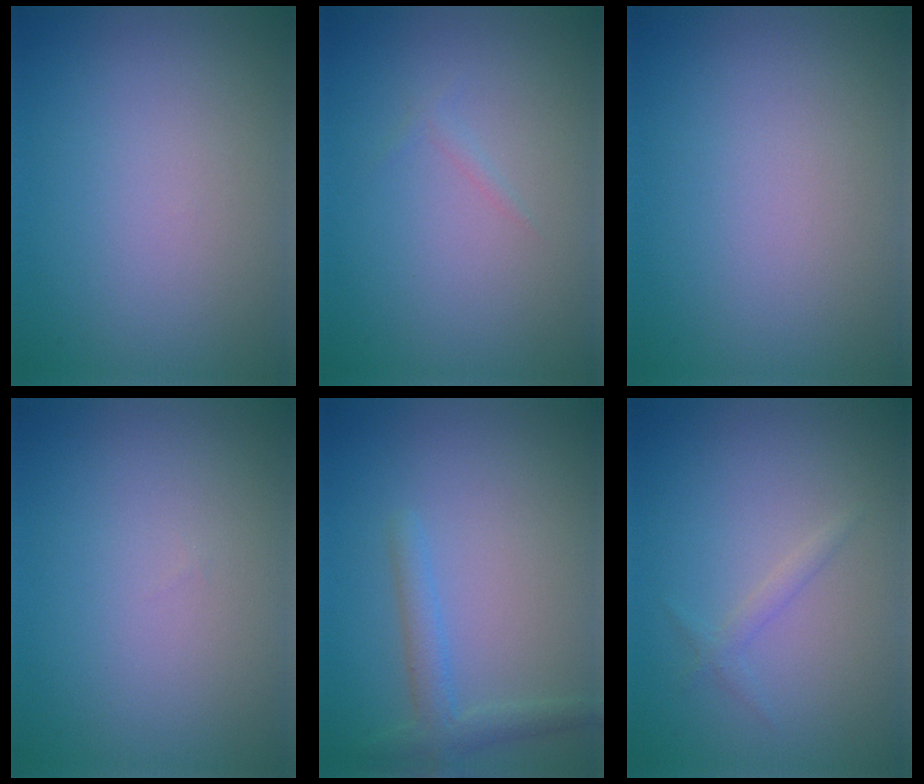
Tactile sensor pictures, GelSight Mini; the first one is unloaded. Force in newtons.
{"total": 0.5, "press": 0.5, "slide": 0.1}
{"total": 0.0}
{"total": 0.0}
{"total": 2.3, "press": 2.3, "slide": 0.1}
{"total": 1.1, "press": 1.1, "slide": 0.1}